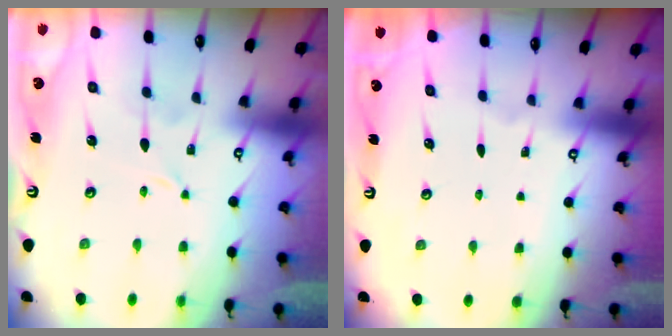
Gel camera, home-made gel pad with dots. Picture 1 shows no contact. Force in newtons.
{"total": 0.0}